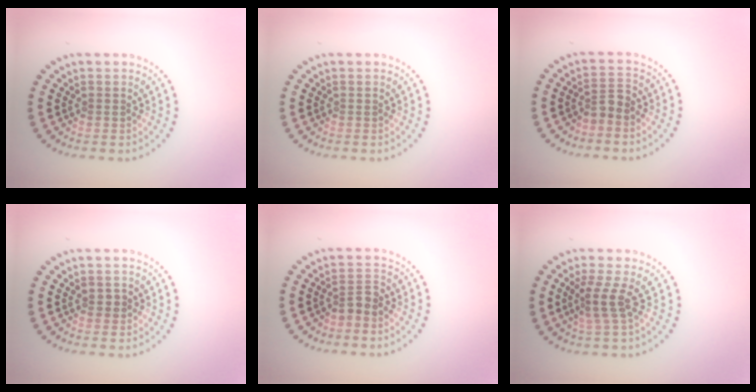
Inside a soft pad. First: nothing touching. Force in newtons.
{"total": 0.0}
{"total": 1.7, "press": 1.3, "slide": 1.1}
{"total": 1.2, "press": 1.2, "slide": 0.2}
{"total": 1.7, "press": 1.3, "slide": 1.1}
{"total": 2.5, "press": 1.8, "slide": 1.7}